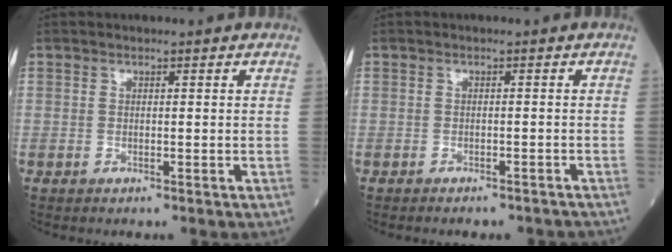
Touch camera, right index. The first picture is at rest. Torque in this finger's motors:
{"motor_torque": [-0.17, 0.04, 0.00, -0.05]}